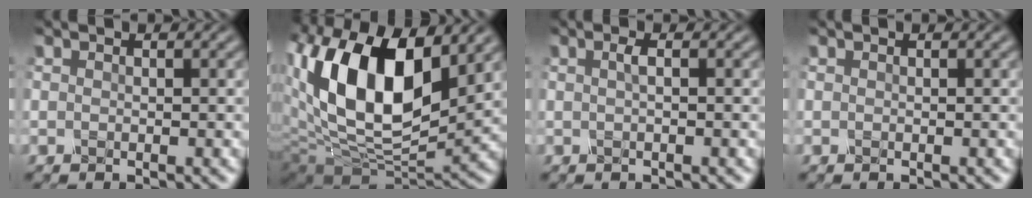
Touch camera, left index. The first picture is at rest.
{"total": 15.1, "force": [4.2, 8.0, 12.1], "torque": [-0.220, 0.010, 0.071]}
{"total": 0.9, "force": [-0.1, 0.2, 0.9], "torque": [-0.019, 0.002, -0.003]}
{"total": 0.0}